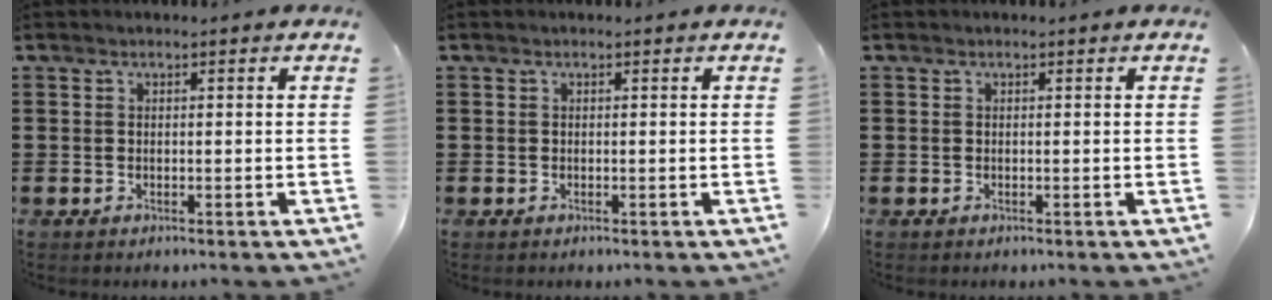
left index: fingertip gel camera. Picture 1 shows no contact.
{"total": 0.0}
{"total": 0.0}